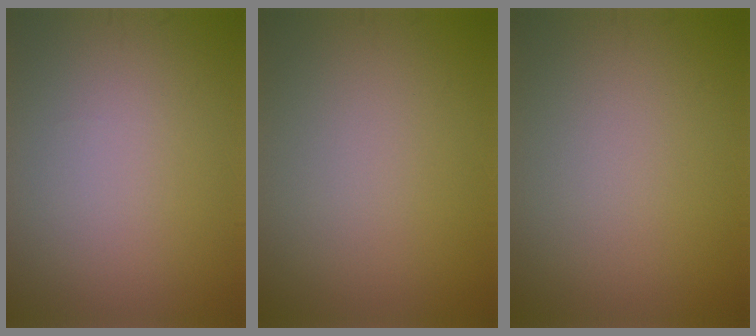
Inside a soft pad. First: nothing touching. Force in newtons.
{"total": 0.0}
{"total": 0.0}